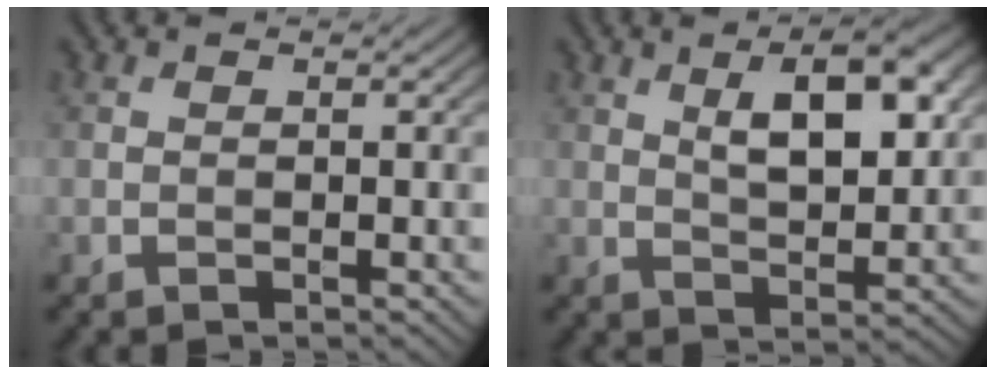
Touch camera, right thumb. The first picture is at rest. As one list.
[{"total": 8.7, "force": [3.2, 3.6, 7.2], "torque": [-0.110, 0.009, 0.051]}]